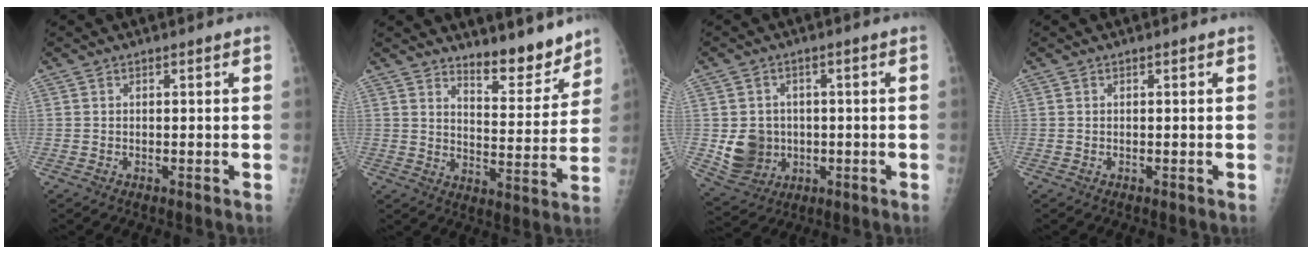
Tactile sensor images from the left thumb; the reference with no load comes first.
{"total": 9.3, "force": [8.2, 2.5, 3.6], "torque": [-0.021, -0.074, 0.131]}
{"total": 8.5, "force": [-0.6, 7.7, 3.6], "torque": [-0.033, 0.000, 0.004]}
{"total": 0.0}